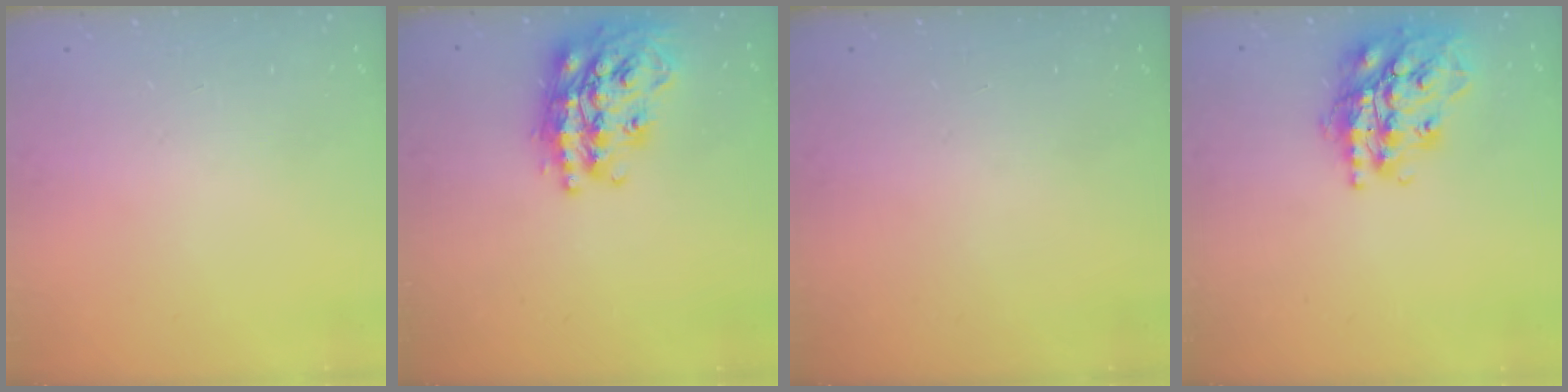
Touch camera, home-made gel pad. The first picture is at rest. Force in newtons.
{"total": 23.5, "press": 23.4, "slide": 2.0}
{"total": 0.0}
{"total": 20.3, "press": 20.3, "slide": 1.6}